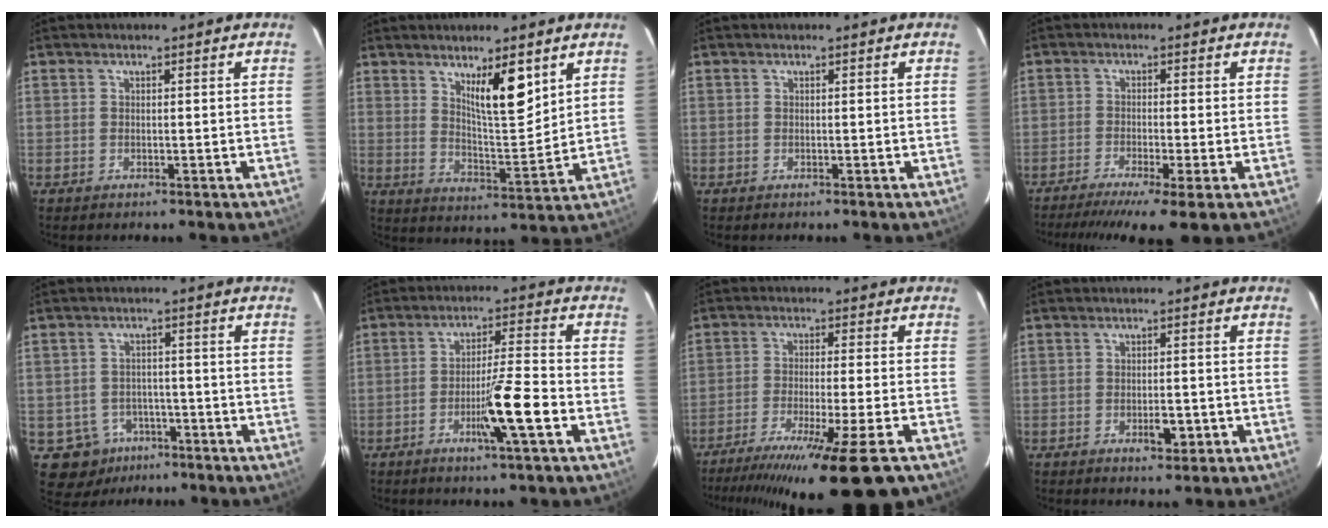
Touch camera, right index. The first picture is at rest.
{"total": 8.5, "force": [4.7, 1.5, 6.9], "torque": [-0.117, -0.013, 0.083]}
{"total": 0.0}
{"total": 9.6, "force": [-6.6, 0.0, 6.9], "torque": [-0.105, -0.016, -0.105]}
{"total": 7.4, "force": [-3.4, 6.5, 1.0], "torque": [-0.024, 0.008, -0.041]}
{"total": 8.5, "force": [-3.3, -0.4, 7.8], "torque": [-0.133, -0.006, -0.059]}
{"total": 17.5, "force": [-12.6, -0.7, 12.1], "torque": [-0.159, -0.055, -0.201]}
{"total": 3.1, "force": [-1.4, 1.1, 2.6], "torque": [-0.040, 0.001, -0.015]}